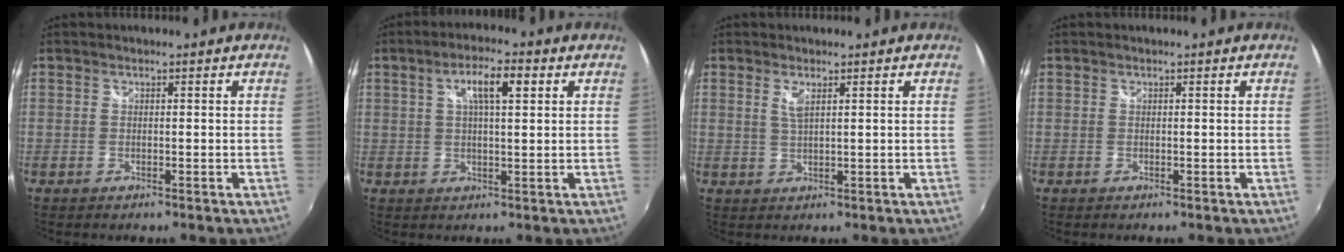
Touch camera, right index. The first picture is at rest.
{"total": 6.6, "force": [2.4, 1.7, 5.9], "torque": [-0.101, 0.011, 0.041]}
{"total": 2.1, "force": [1.1, 0.5, 1.7], "torque": [-0.032, -0.002, 0.019]}
{"total": 0.0}